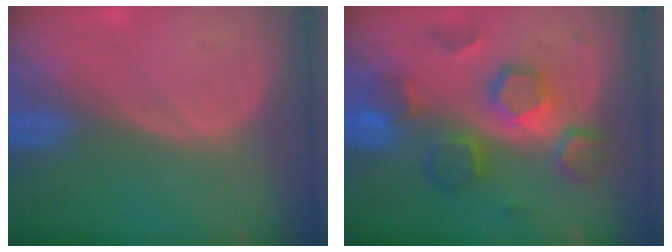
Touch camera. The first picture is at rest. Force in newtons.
{"total": 8.4, "press": 8.4, "slide": 0.7}